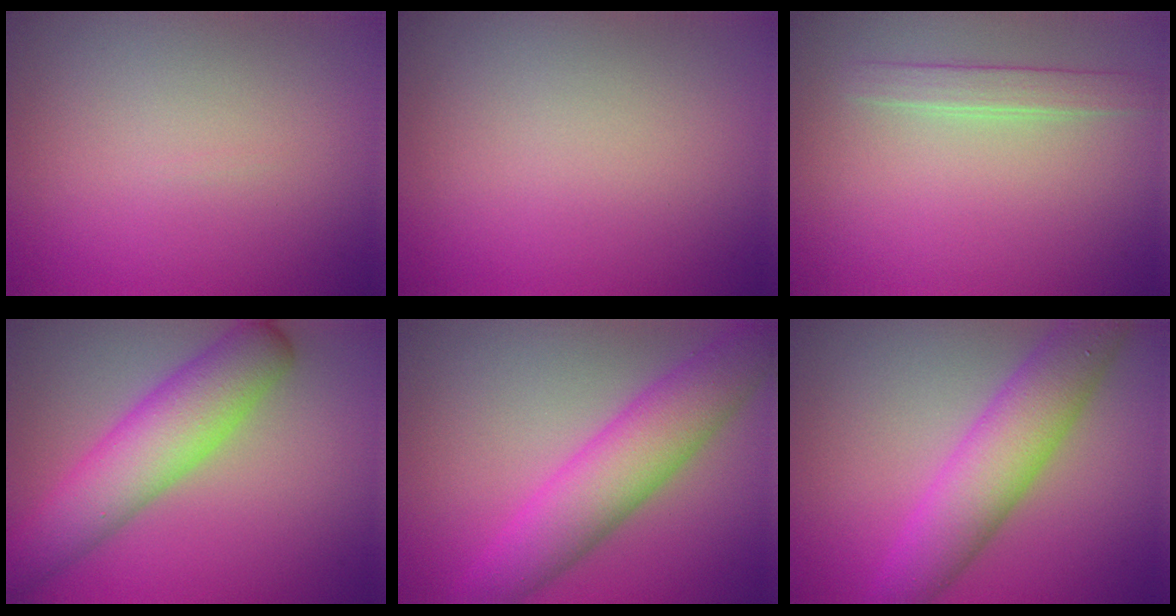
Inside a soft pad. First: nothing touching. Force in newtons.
{"total": 0.0}
{"total": 1.9, "press": 1.9, "slide": 0.3}
{"total": 7.0, "press": 7.0, "slide": 0.3}
{"total": 6.8, "press": 6.8, "slide": 0.1}
{"total": 6.6, "press": 6.6, "slide": 0.1}